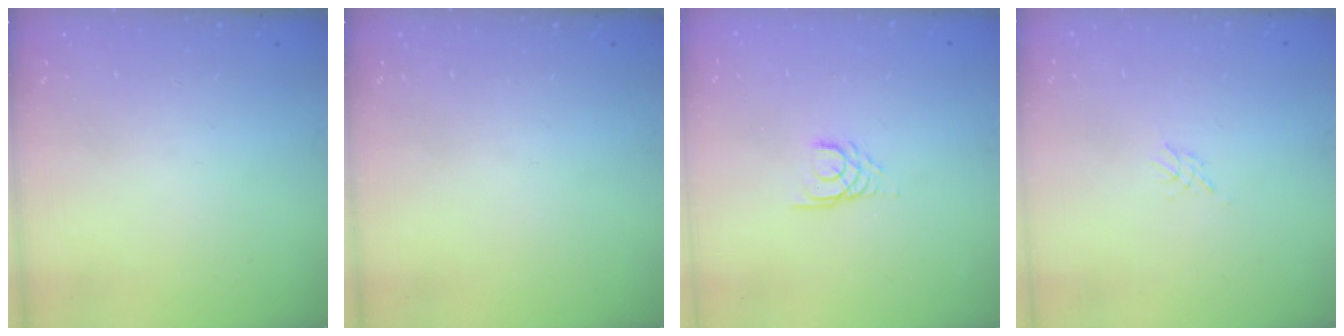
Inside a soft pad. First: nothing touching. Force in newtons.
{"total": 0.0}
{"total": 3.0, "press": 2.9, "slide": 0.3}
{"total": 2.1, "press": 2.1, "slide": 0.5}